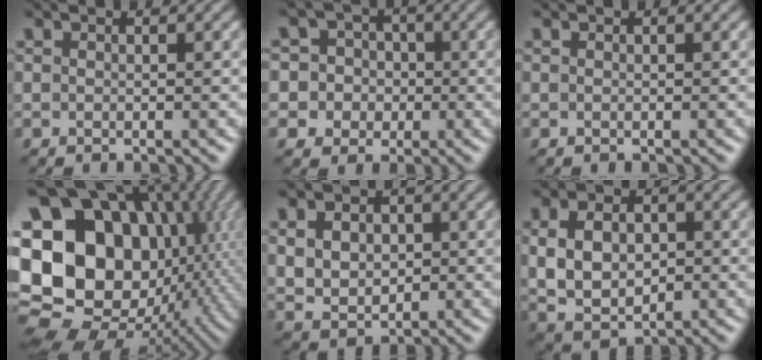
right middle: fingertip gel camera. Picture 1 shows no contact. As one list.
[{"total": 6.9, "force": [-0.1, 6.7, 1.5], "torque": [-0.026, 0.034, -0.021]}, {"total": 0.0}, {"total": 24.4, "force": [0.4, 20.6, 13.0], "torque": [-0.272, -0.006, -0.008]}, {"total": 4.5, "force": [0.5, 3.4, 2.8], "torque": [-0.058, -0.002, 0.016]}, {"total": 6.8, "force": [0.1, 4.9, 4.8], "torque": [-0.103, -0.004, 0.012]}]